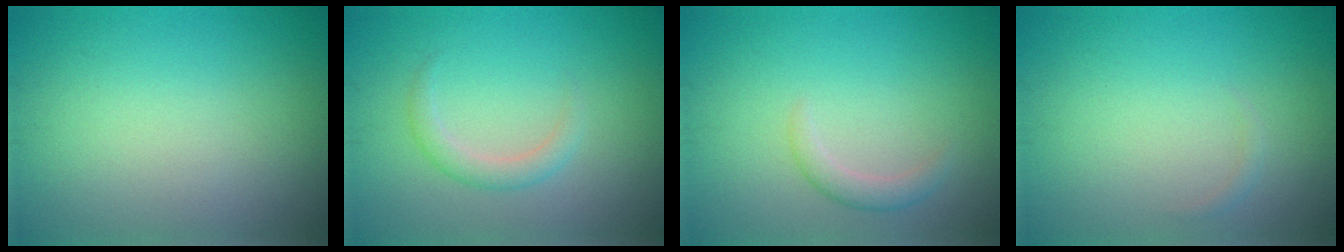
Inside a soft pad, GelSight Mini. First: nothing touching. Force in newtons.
{"total": 1.8, "press": 1.7, "slide": 0.1}
{"total": 1.6, "press": 1.6, "slide": 0.1}
{"total": 0.5, "press": 0.5, "slide": 0.0}